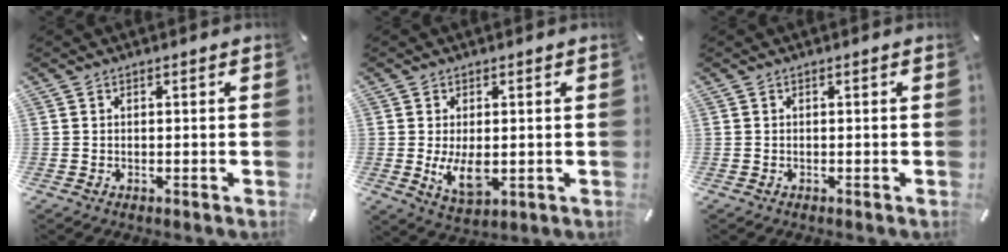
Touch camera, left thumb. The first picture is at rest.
{"total": 7.4, "force": [-0.4, 4.0, 6.2], "torque": [-0.124, -0.014, -0.009]}
{"total": 0.0}